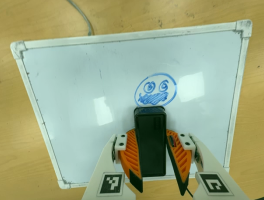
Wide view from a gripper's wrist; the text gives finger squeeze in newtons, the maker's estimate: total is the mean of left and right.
{"total": 12.8, "left": 13.9, "right": 11.8}